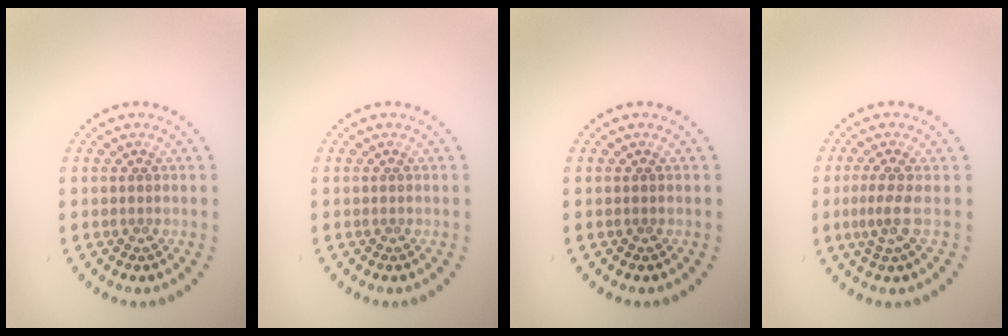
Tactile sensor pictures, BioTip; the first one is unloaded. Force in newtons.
{"total": 0.0}
{"total": 0.0}
{"total": 2.2, "press": 1.6, "slide": 1.6}